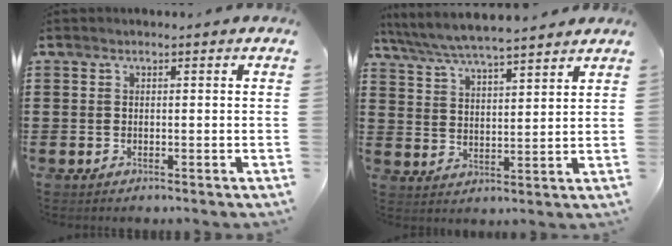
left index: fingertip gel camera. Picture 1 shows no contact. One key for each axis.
{"total": 5.9, "fx": 5.6, "fy": 0.2, "fz": 1.8, "tx": -0.059, "ty": -0.028, "tz": 0.097}